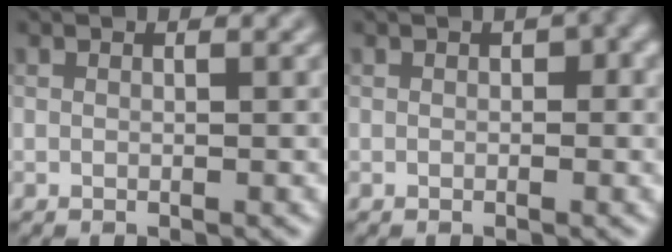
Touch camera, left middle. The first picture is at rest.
{"total": 1.7, "force": [0.2, 0.9, 1.4], "torque": [-0.014, 0.002, 0.001]}